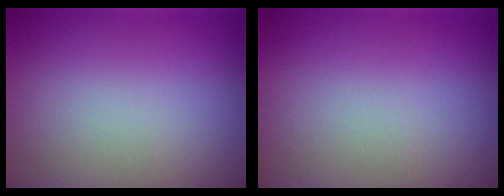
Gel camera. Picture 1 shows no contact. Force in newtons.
{"total": 0.0}